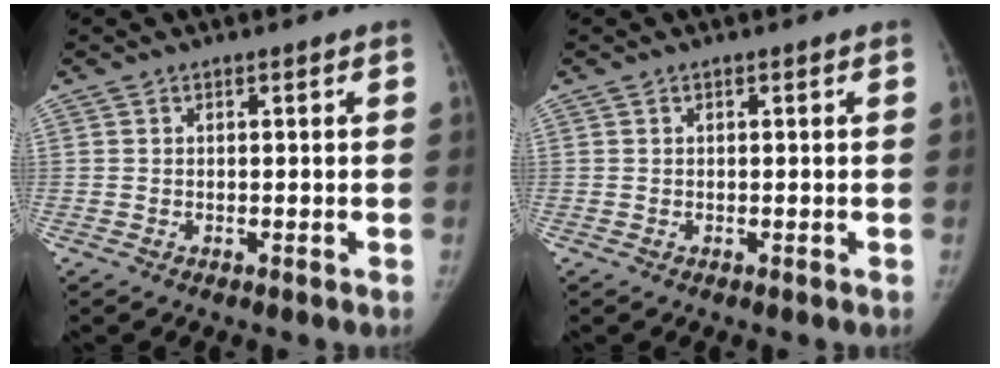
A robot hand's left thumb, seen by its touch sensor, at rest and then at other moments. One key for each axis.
{"total": 0.0}